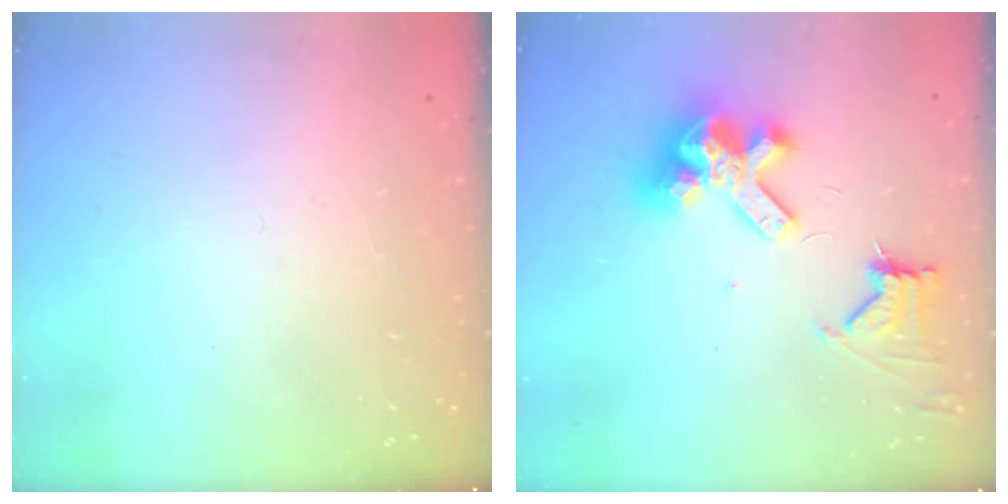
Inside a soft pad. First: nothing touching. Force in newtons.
{"total": 12.3, "press": 12.2, "slide": 1.6}